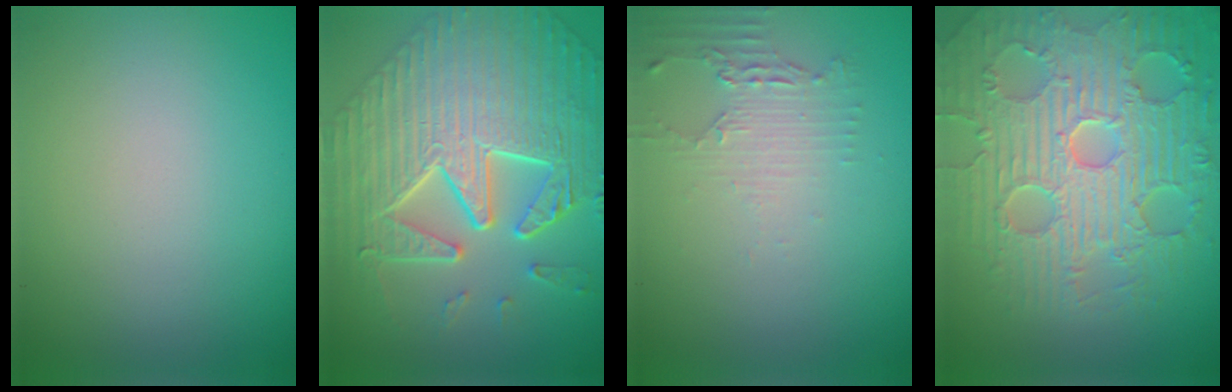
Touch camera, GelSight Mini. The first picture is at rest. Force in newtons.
{"total": 10.6, "press": 7.3, "slide": 7.7}
{"total": 2.3, "press": 1.6, "slide": 1.6}
{"total": 9.2, "press": 6.7, "slide": 6.3}